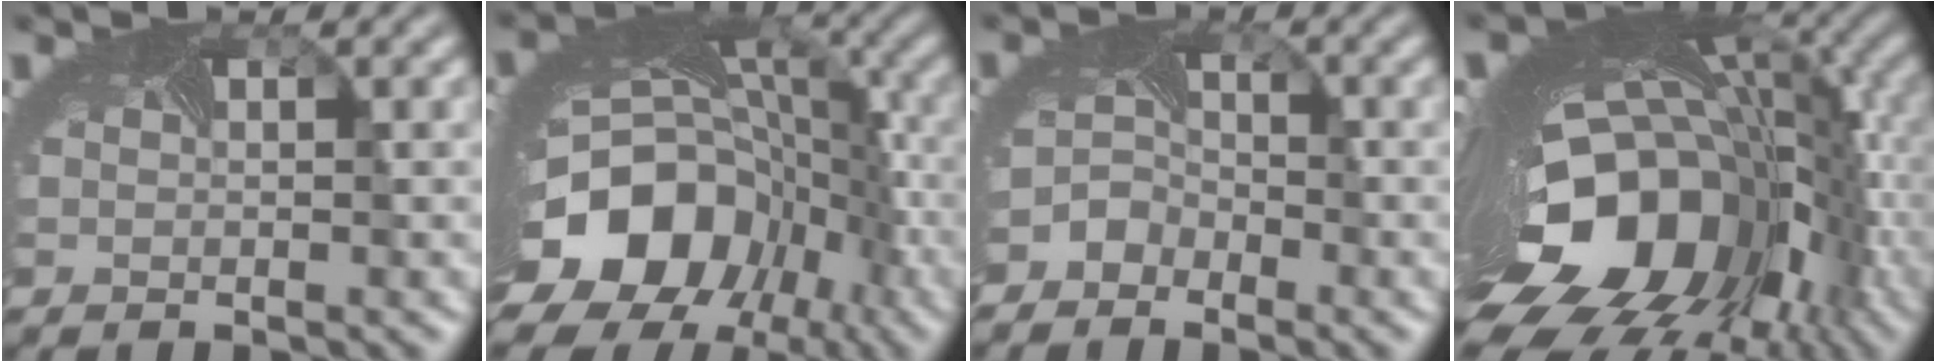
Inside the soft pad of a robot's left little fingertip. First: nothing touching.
{"total": 18.2, "force": [-8.1, 13.3, 9.5], "torque": [-0.184, -0.028, -0.114]}
{"total": 2.6, "force": [-2.2, 1.5, 0.1], "torque": [0.004, 0.003, -0.044]}
{"total": 19.7, "force": [-5.5, 11.8, 14.8], "torque": [-0.260, -0.074, -0.057]}